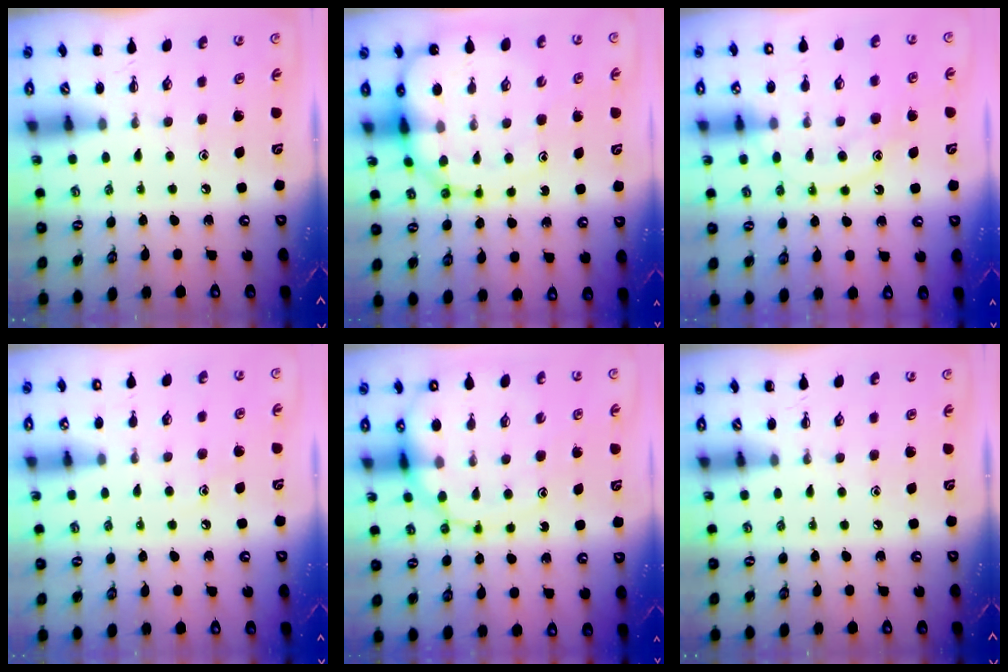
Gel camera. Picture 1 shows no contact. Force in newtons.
{"total": 12.8, "press": 12.3, "slide": 3.5}
{"total": 12.8, "press": 12.8, "slide": 0.7}
{"total": 7.0, "press": 6.8, "slide": 1.5}
{"total": 12.8, "press": 12.5, "slide": 3.0}
{"total": 0.0}